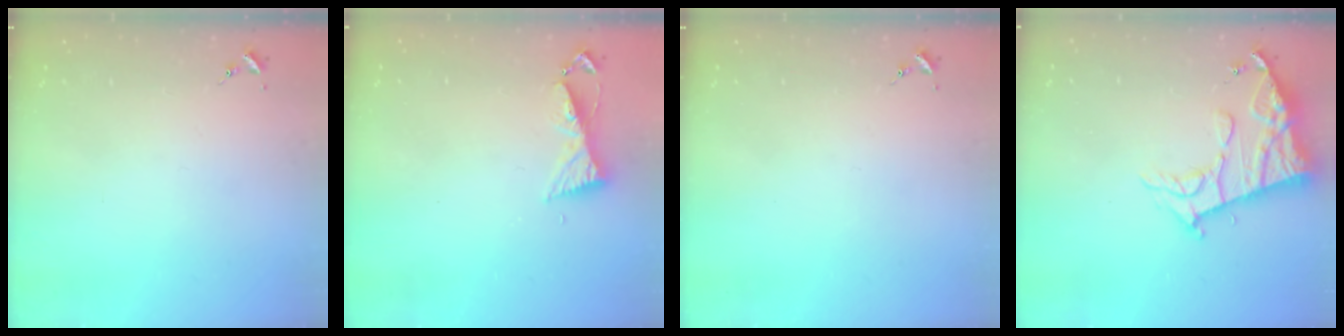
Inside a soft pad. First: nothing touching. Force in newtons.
{"total": 6.0, "press": 5.9, "slide": 0.7}
{"total": 0.0}
{"total": 14.9, "press": 14.8, "slide": 1.4}